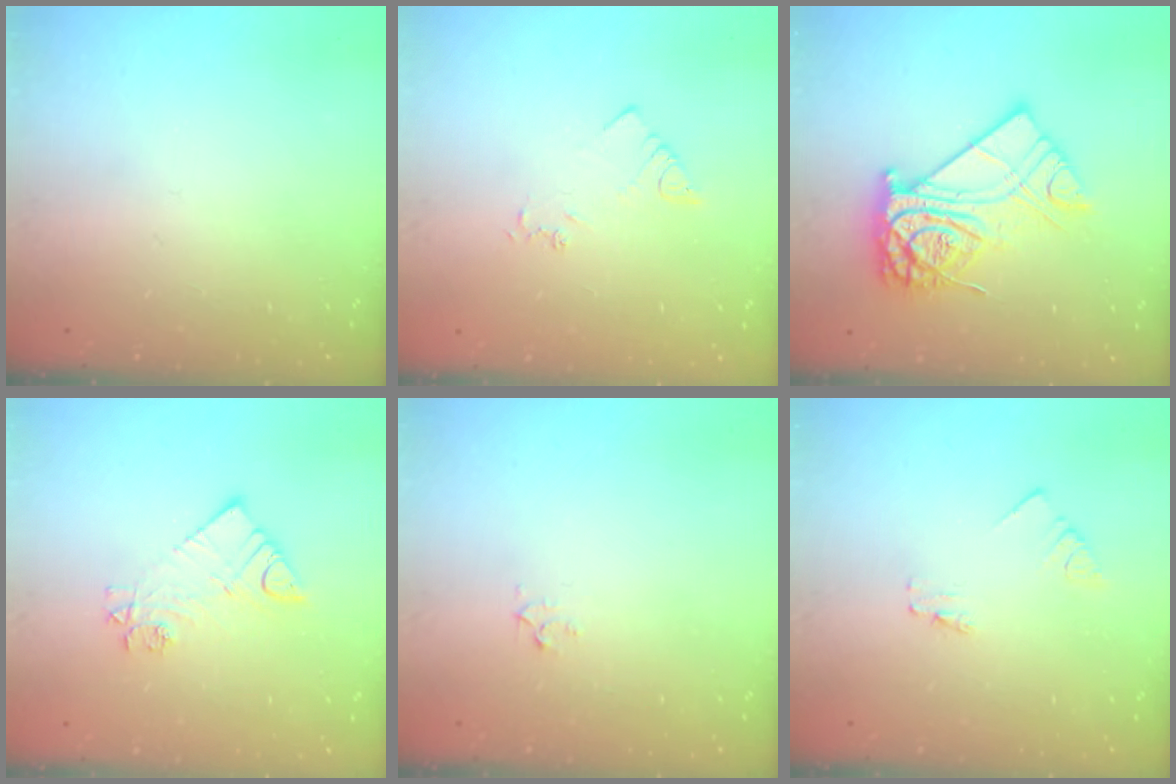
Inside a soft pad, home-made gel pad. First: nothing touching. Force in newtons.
{"total": 2.3, "press": 2.3, "slide": 0.3}
{"total": 15.8, "press": 15.7, "slide": 1.3}
{"total": 9.3, "press": 9.3, "slide": 0.7}
{"total": 2.3, "press": 2.3, "slide": 0.2}
{"total": 0.0}